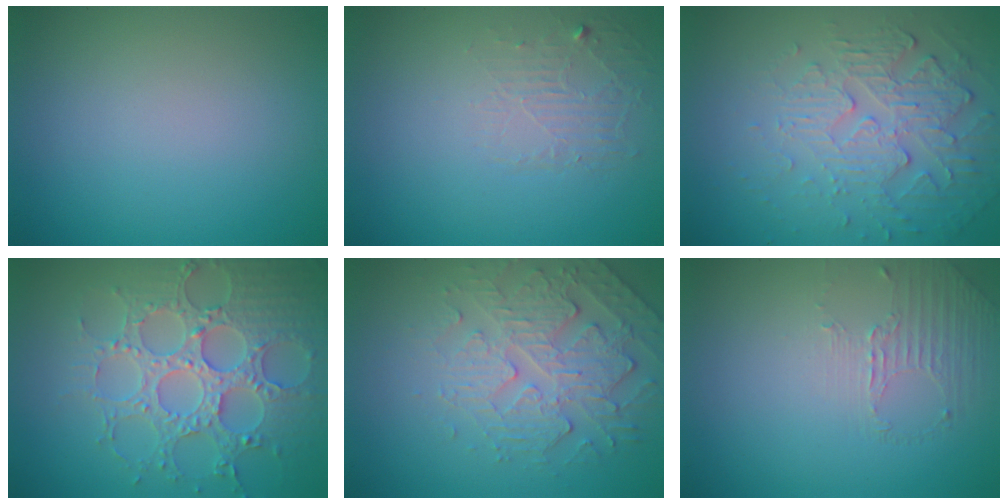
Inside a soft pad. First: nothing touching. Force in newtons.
{"total": 1.8, "press": 0.4, "slide": 1.8}
{"total": 6.0, "press": 3.6, "slide": 4.8}
{"total": 6.5, "press": 5.5, "slide": 3.4}
{"total": 4.9, "press": 3.7, "slide": 3.1}
{"total": 1.4, "press": 0.6, "slide": 1.2}